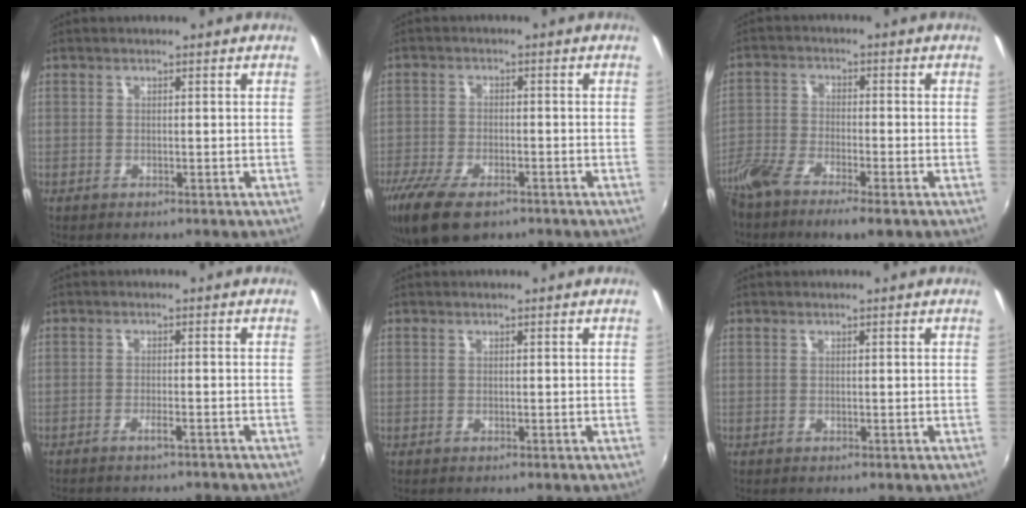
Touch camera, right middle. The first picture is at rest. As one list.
[{"total": 12.3, "force": [-8.2, 5.3, 7.5], "torque": [-0.185, -0.042, -0.146]}, {"total": 8.8, "force": [-6.4, 1.6, 5.8], "torque": [-0.138, -0.020, -0.129]}, {"total": 3.5, "force": [-3.2, 0.5, 1.3], "torque": [-0.037, -0.008, -0.051]}, {"total": 0.0}, {"total": 0.0}]